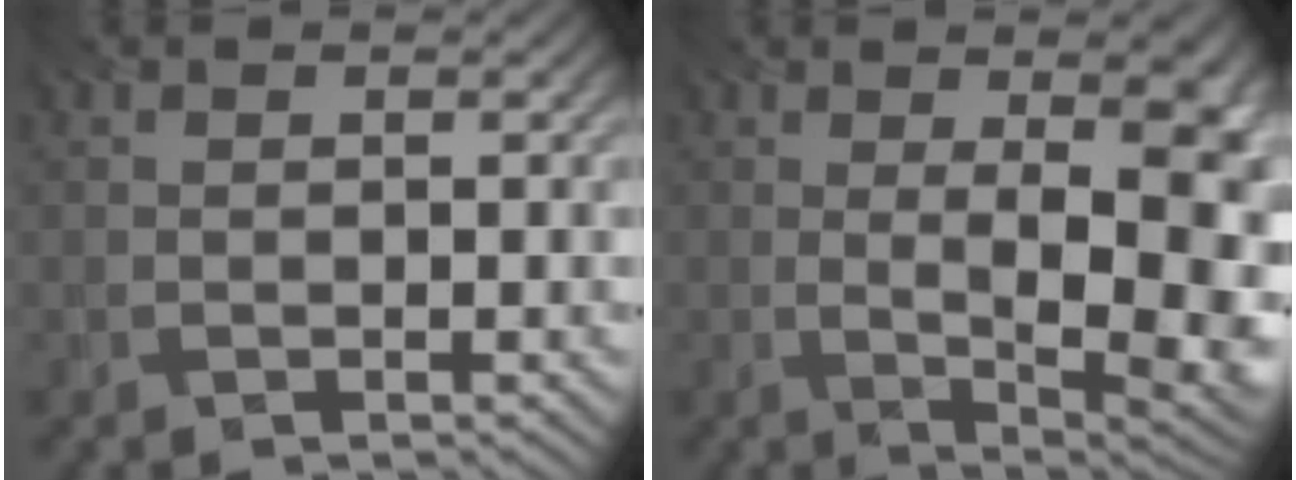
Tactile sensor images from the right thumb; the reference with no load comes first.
{"total": 12.3, "force": [-0.1, 3.6, 11.7], "torque": [-0.134, 0.010, -0.003]}